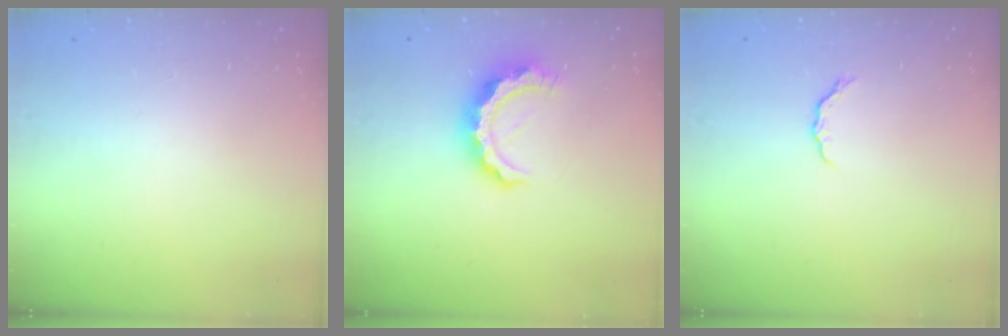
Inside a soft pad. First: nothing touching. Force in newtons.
{"total": 9.8, "press": 9.8, "slide": 0.8}
{"total": 3.9, "press": 3.9, "slide": 0.5}